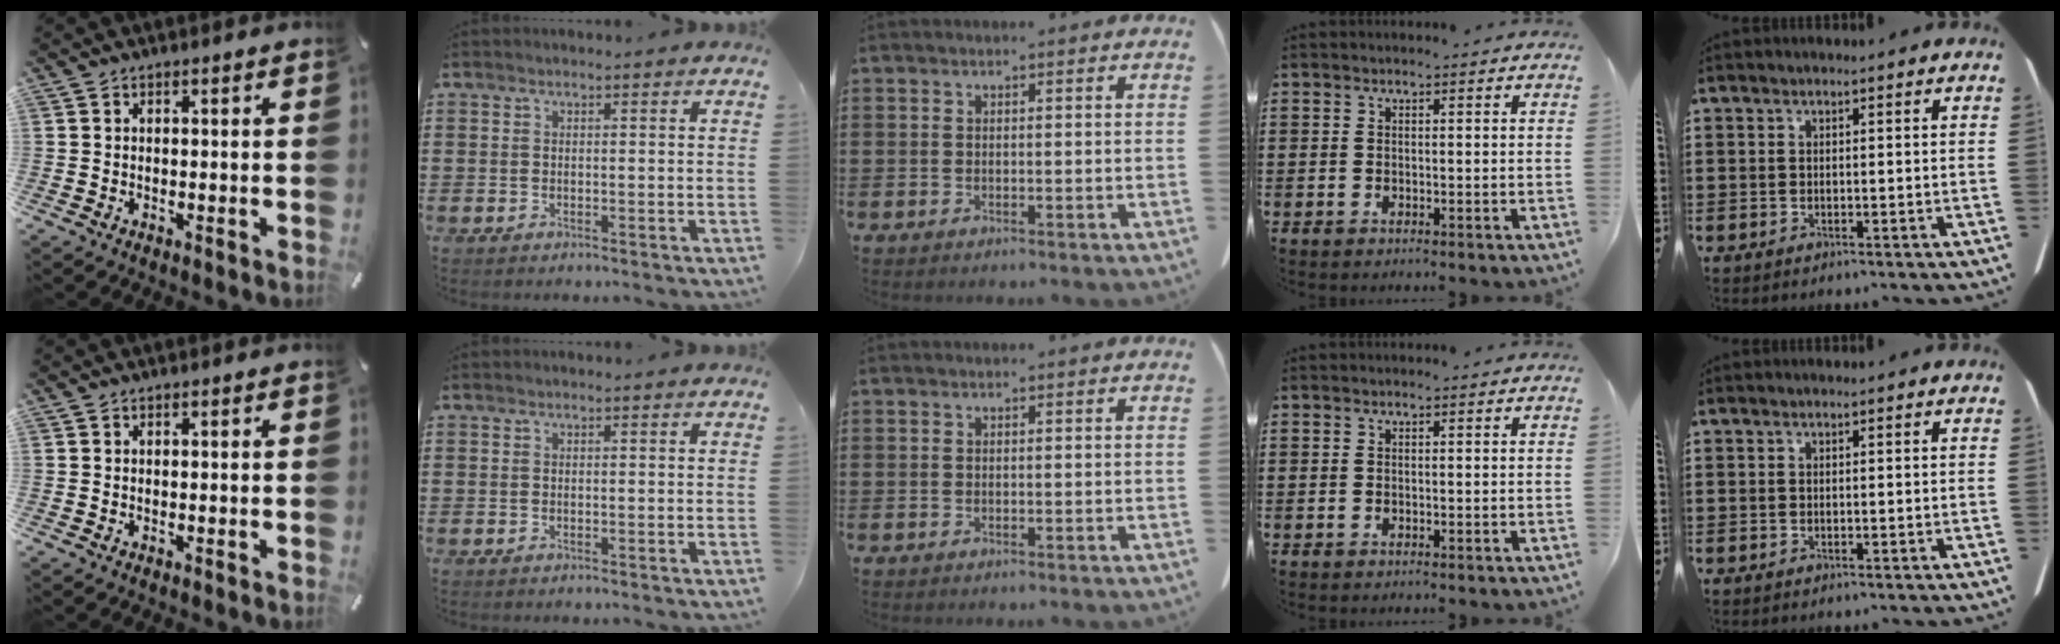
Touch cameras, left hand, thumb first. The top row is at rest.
{}